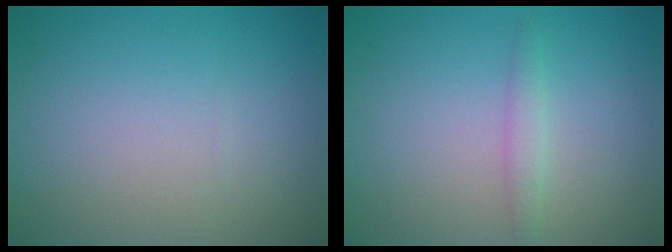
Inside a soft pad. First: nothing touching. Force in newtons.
{"total": 1.3, "press": 1.3, "slide": 0.0}